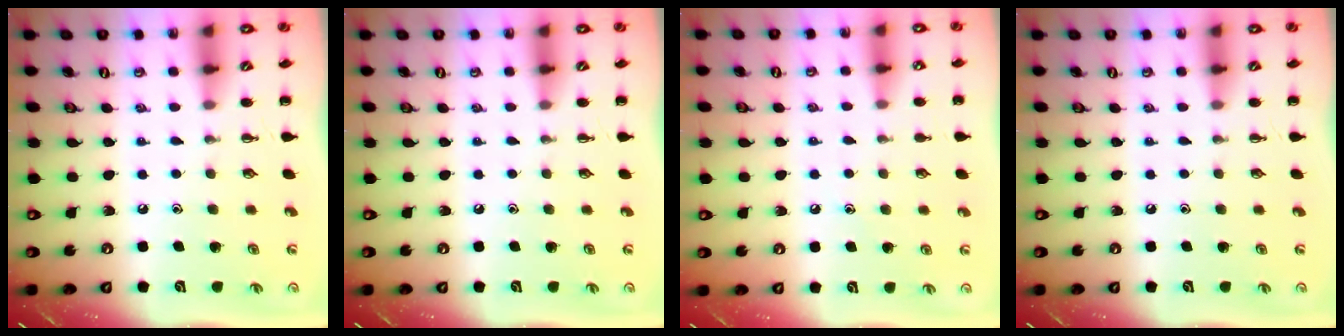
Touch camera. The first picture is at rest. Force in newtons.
{"total": 0.0}
{"total": 5.0, "press": 4.8, "slide": 1.4}
{"total": 0.0}